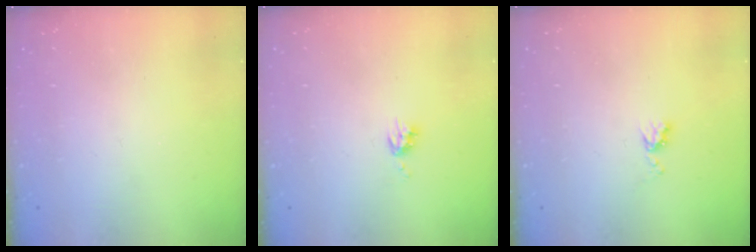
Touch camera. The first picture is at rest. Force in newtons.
{"total": 5.4, "press": 5.3, "slide": 0.7}
{"total": 5.1, "press": 5.1, "slide": 0.5}